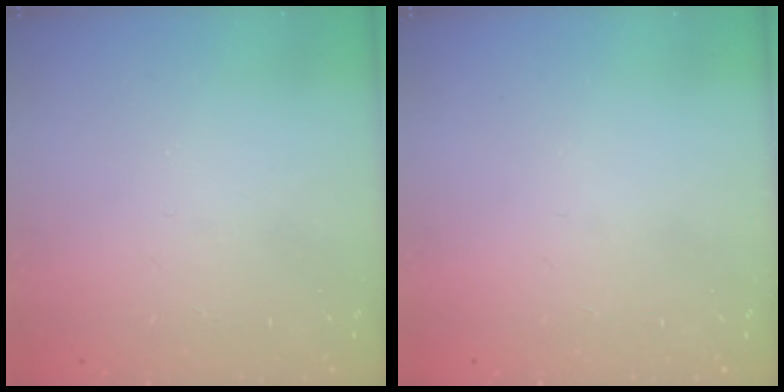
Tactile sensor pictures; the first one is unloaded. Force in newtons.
{"total": 0.0}